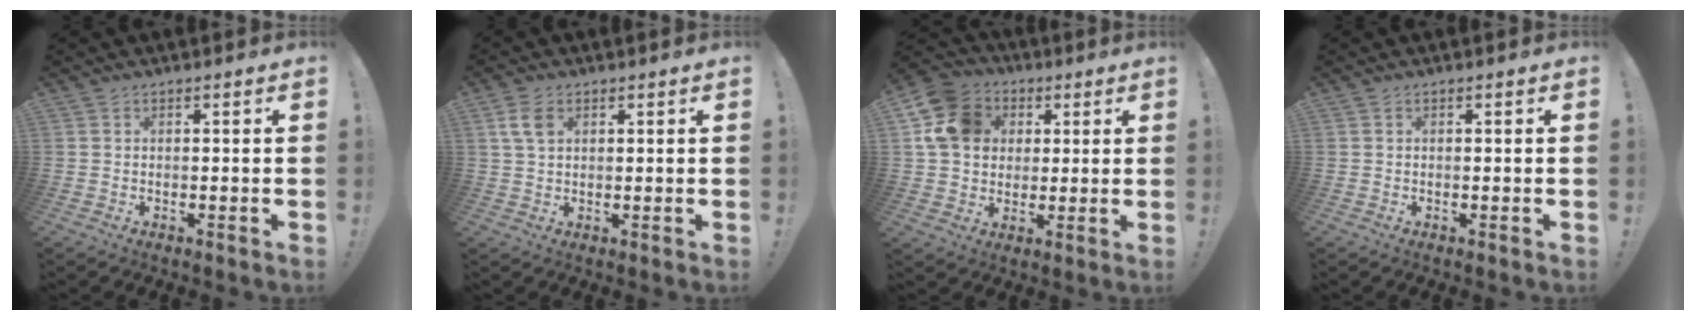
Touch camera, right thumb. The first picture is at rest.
{"total": 4.9, "force": [1.9, 2.9, 3.5], "torque": [-0.056, 0.000, 0.035]}
{"total": 14.4, "force": [3.6, 12.1, 6.9], "torque": [-0.100, -0.005, 0.077]}
{"total": 0.0}